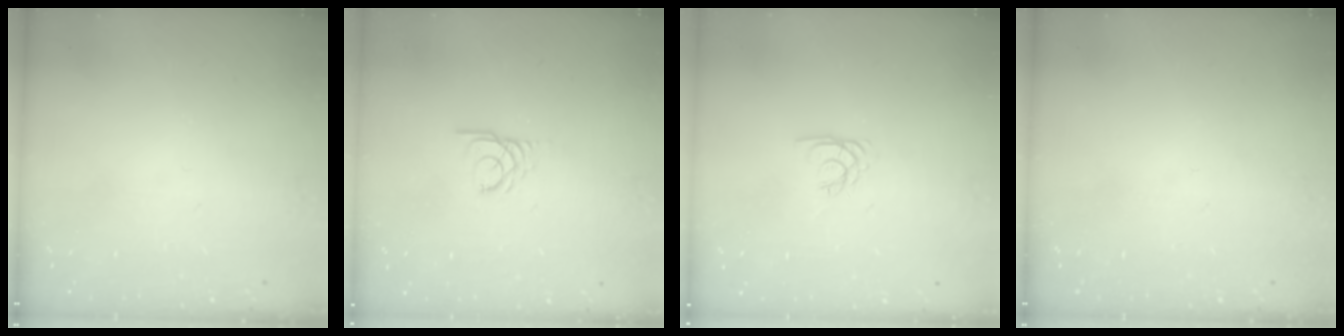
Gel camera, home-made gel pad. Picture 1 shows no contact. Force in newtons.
{"total": 3.2, "press": 3.2, "slide": 0.2}
{"total": 2.1, "press": 2.1, "slide": 0.4}
{"total": 0.0}